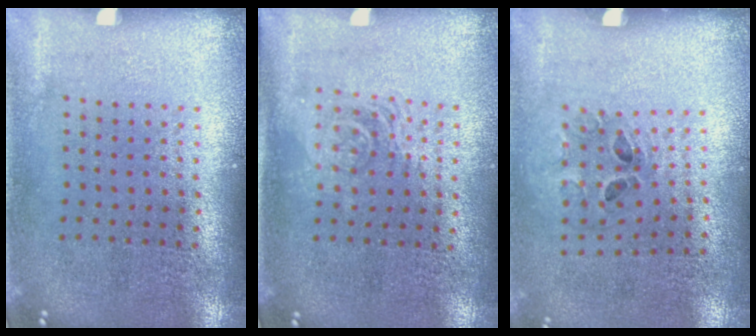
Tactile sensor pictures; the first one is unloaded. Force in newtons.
{"total": 1.4, "press": 1.2, "slide": 0.7}
{"total": 1.3, "press": 0.7, "slide": 1.1}